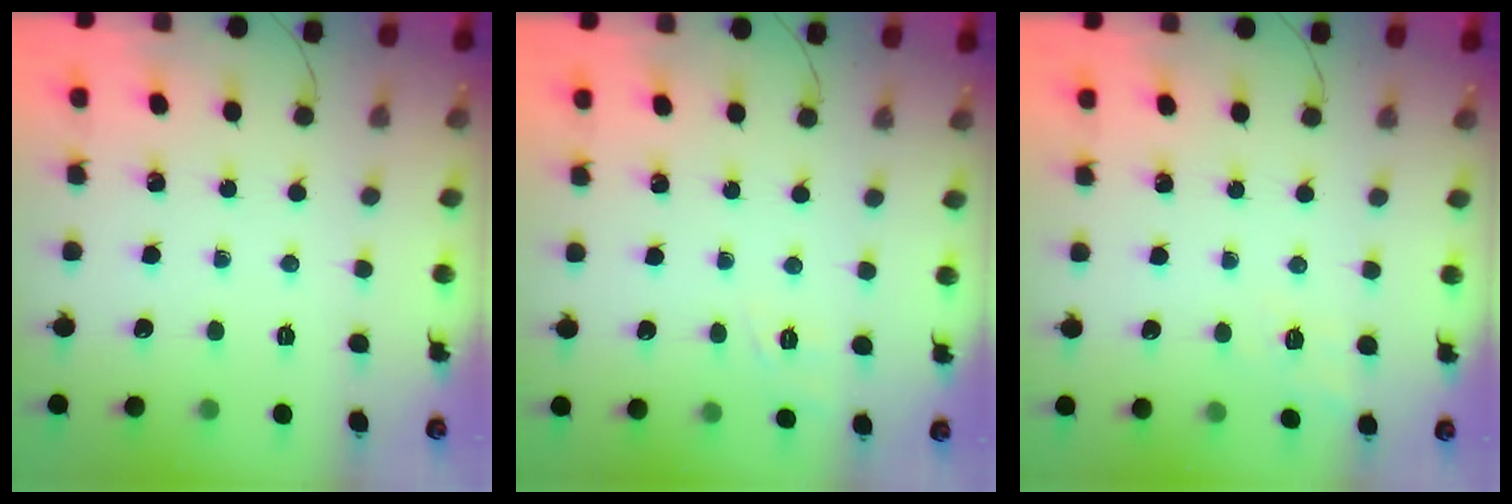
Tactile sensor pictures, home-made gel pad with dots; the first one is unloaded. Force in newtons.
{"total": 2.0, "press": 0.9, "slide": 1.8}
{"total": 8.5, "press": 8.2, "slide": 2.2}